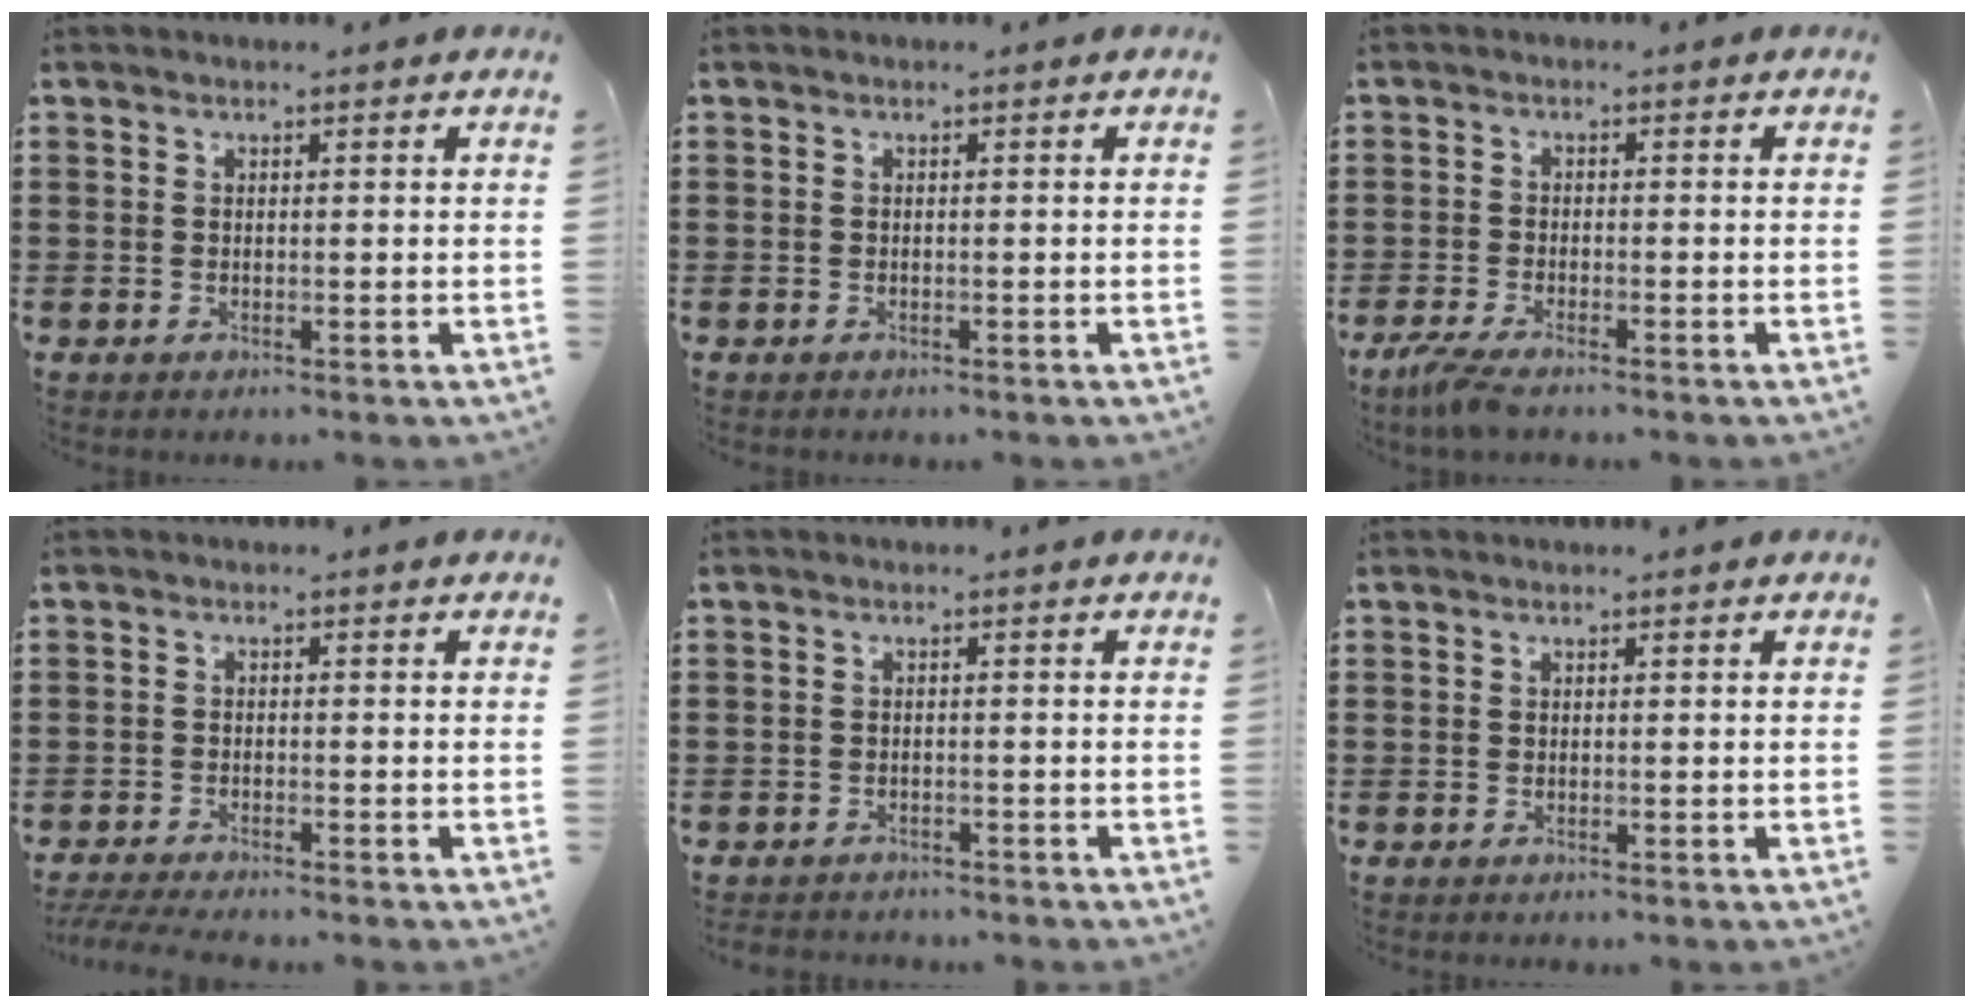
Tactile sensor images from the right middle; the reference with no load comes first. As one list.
[{"total": 0.0}, {"total": 2.9, "force": [-2.3, 0.4, 1.8], "torque": [-0.052, -0.010, -0.048]}, {"total": 2.6, "force": [-2.6, 0.0, 0.6], "torque": [-0.027, -0.008, -0.057]}, {"total": 1.5, "force": [-1.4, 0.3, -0.1], "torque": [-0.005, -0.001, -0.032]}, {"total": 0.0}]